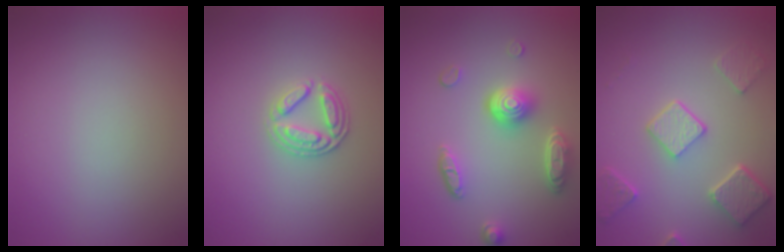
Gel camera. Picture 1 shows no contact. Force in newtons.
{"total": 2.7, "press": 2.5, "slide": 0.8}
{"total": 5.0, "press": 3.7, "slide": 3.3}
{"total": 4.9, "press": 3.8, "slide": 3.0}